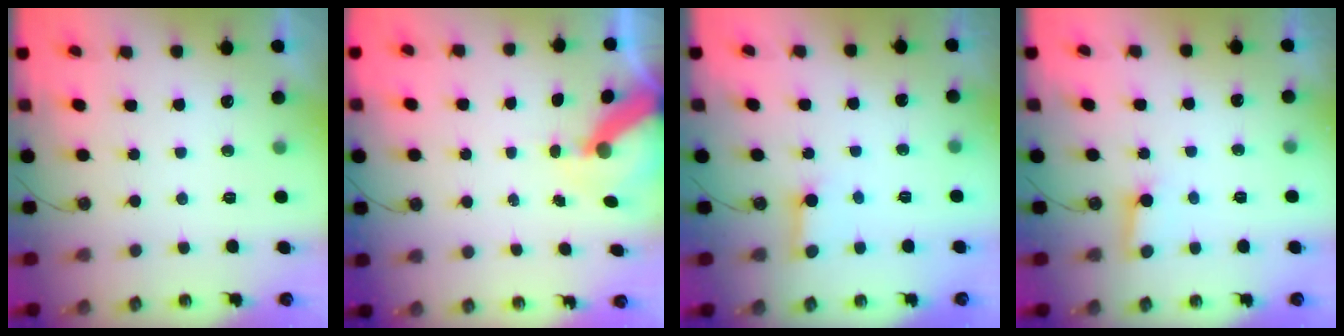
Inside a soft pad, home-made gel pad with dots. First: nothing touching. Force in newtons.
{"total": 9.4, "press": 9.4, "slide": 1.2}
{"total": 2.8, "press": 2.7, "slide": 0.3}
{"total": 2.8, "press": 2.8, "slide": 0.1}